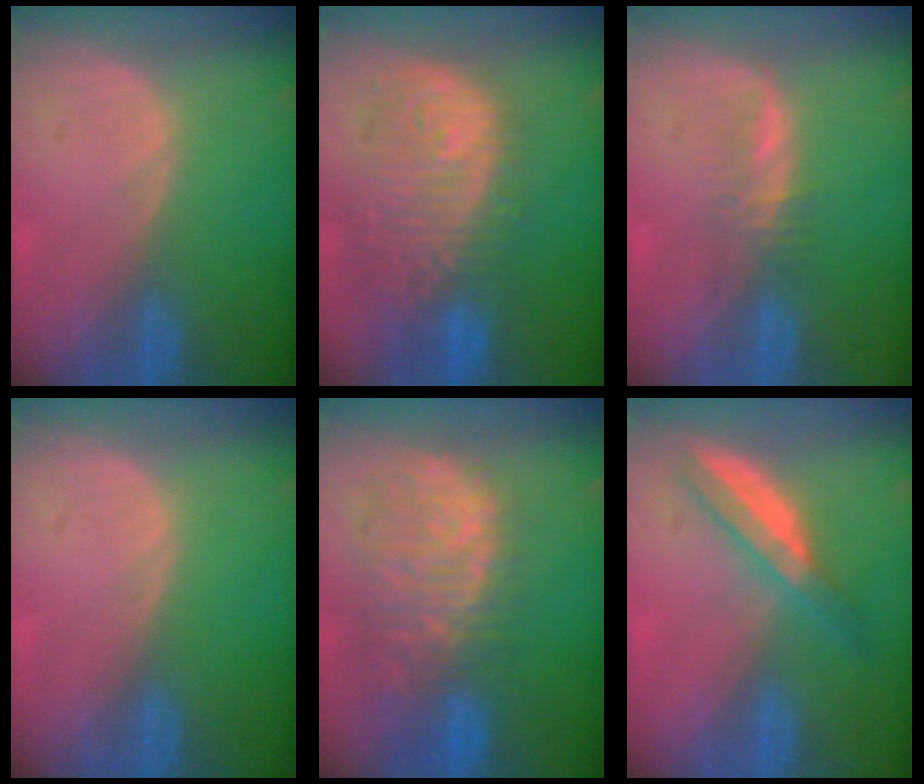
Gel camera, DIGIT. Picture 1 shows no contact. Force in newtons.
{"total": 12.0, "press": 10.7, "slide": 5.5}
{"total": 2.8, "press": 2.7, "slide": 0.5}
{"total": 0.0}
{"total": 11.7, "press": 9.8, "slide": 6.4}
{"total": 5.9, "press": 5.2, "slide": 2.8}